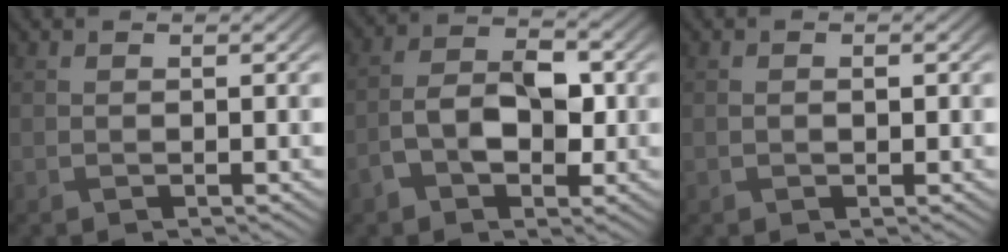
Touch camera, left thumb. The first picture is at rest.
{"total": 6.3, "force": [-1.7, 3.6, 4.9], "torque": [-0.086, 0.008, -0.037]}
{"total": 1.0, "force": [0.0, 0.7, 0.8], "torque": [-0.016, -0.001, 0.001]}